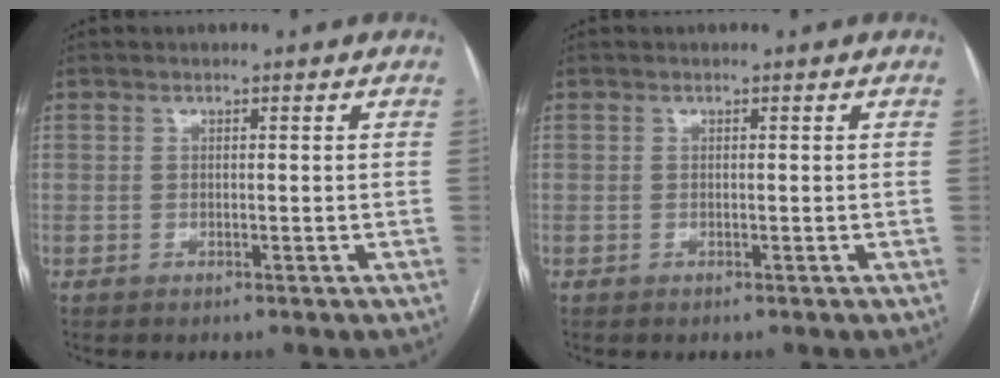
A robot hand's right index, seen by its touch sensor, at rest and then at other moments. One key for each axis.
{"total": 0.0}